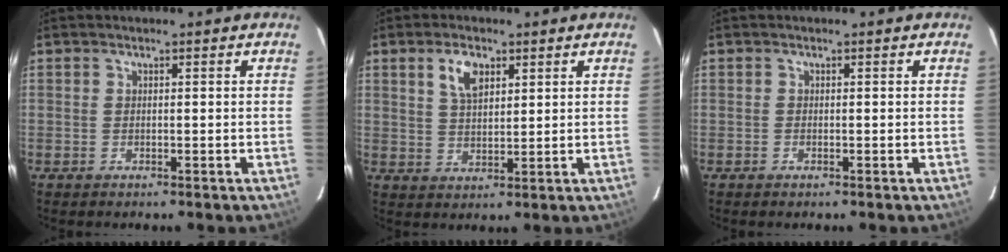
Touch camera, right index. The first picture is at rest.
{"total": 5.6, "force": [2.7, 2.8, 3.9], "torque": [-0.069, 0.010, 0.054]}
{"total": 0.0}